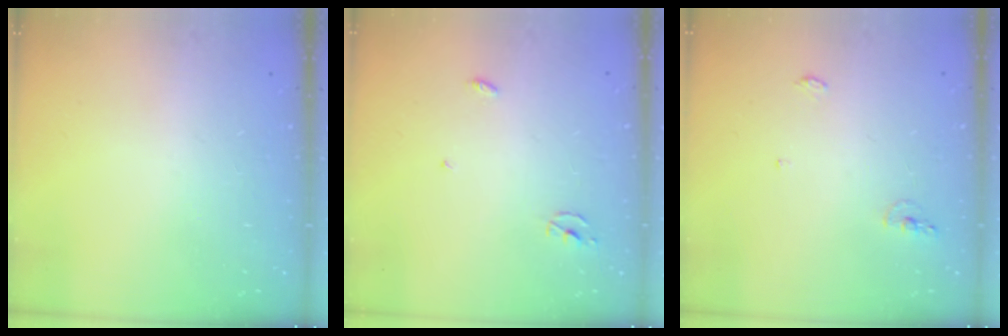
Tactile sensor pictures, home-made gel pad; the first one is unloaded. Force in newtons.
{"total": 2.3, "press": 2.3, "slide": 0.1}
{"total": 5.0, "press": 4.8, "slide": 1.5}